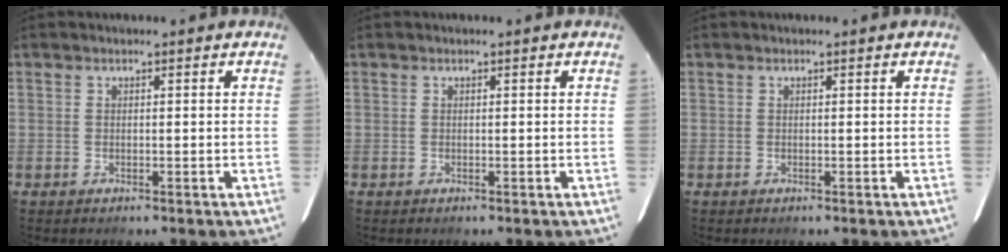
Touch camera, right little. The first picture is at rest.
{"total": 0.0}
{"total": 0.0}